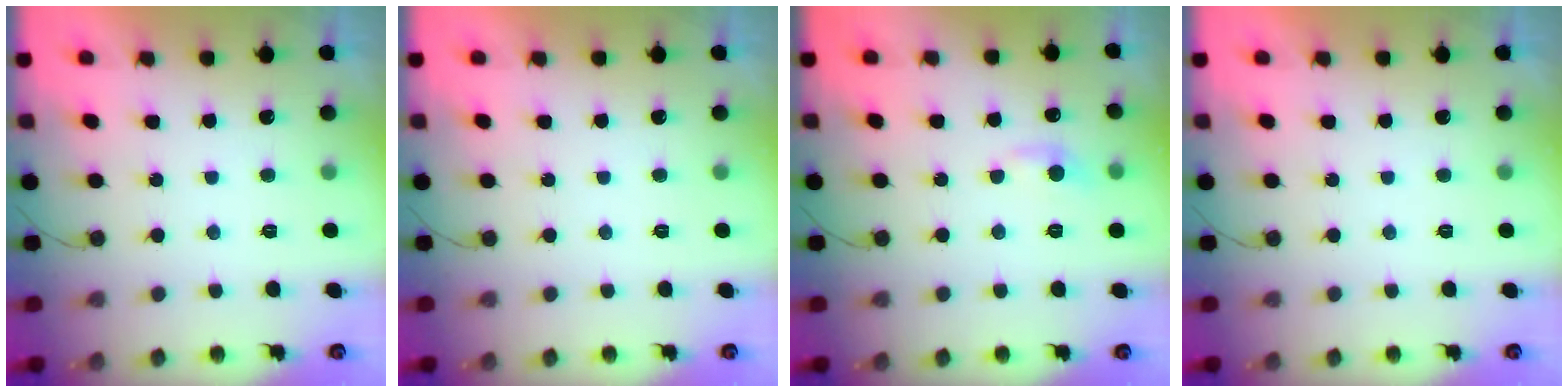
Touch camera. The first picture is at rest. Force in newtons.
{"total": 0.0}
{"total": 5.3, "press": 5.3, "slide": 0.7}
{"total": 0.0}